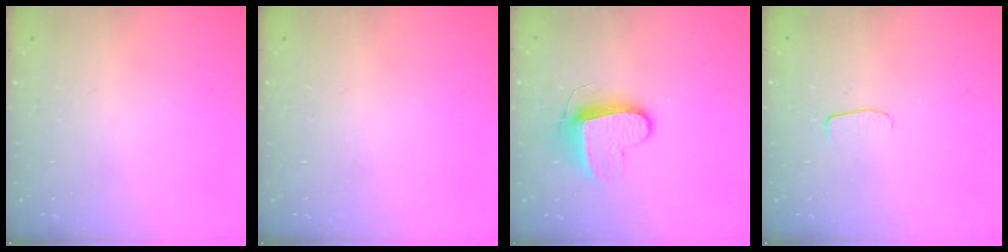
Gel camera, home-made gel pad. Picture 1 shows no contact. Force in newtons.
{"total": 0.0}
{"total": 9.5, "press": 9.5, "slide": 0.0}
{"total": 5.3, "press": 5.3, "slide": 0.5}